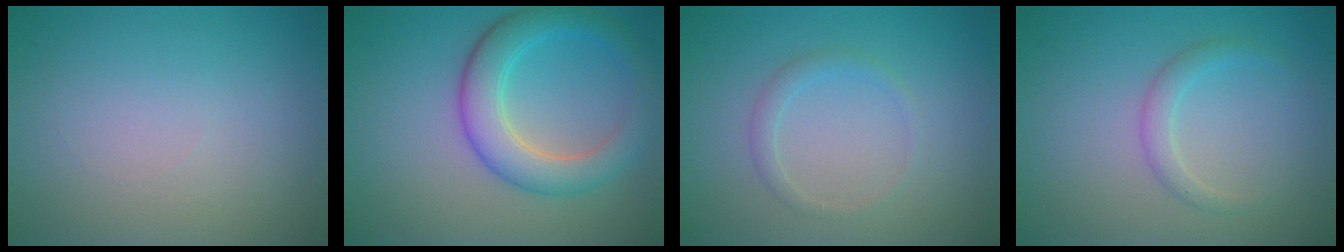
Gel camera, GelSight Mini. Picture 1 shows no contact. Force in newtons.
{"total": 5.1, "press": 5.1, "slide": 0.1}
{"total": 1.3, "press": 1.3, "slide": 0.0}
{"total": 1.5, "press": 1.5, "slide": 0.0}